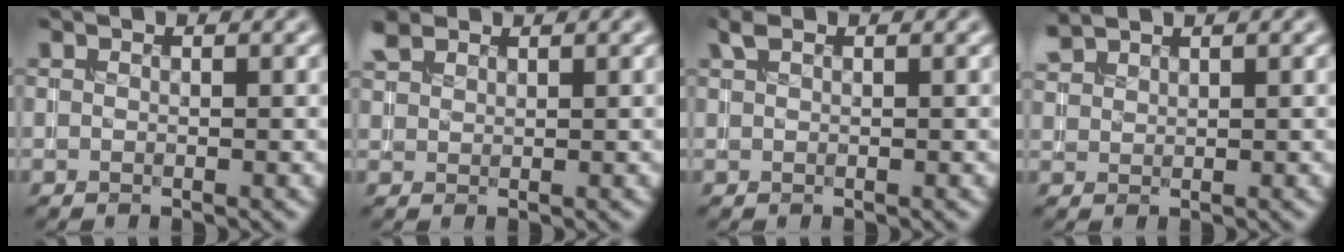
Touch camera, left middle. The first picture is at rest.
{"total": 2.0, "force": [1.7, 0.8, 0.6], "torque": [-0.018, 0.009, 0.040]}
{"total": 1.2, "force": [0.8, 0.5, 0.8], "torque": [-0.019, 0.006, 0.017]}
{"total": 1.6, "force": [1.6, 0.2, 0.3], "torque": [-0.008, 0.006, 0.039]}